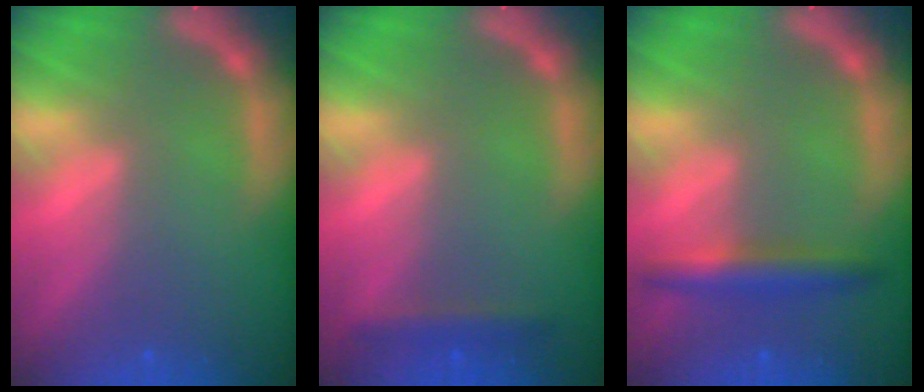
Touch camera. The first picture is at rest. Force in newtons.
{"total": 1.9}
{"total": 3.5}